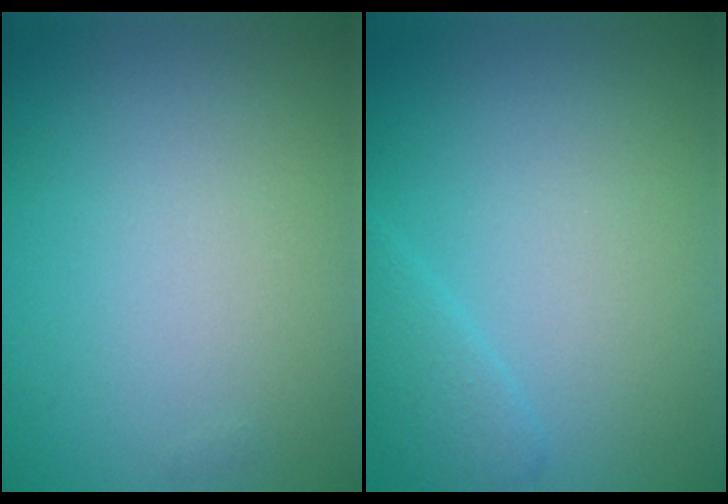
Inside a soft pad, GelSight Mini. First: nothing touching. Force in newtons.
{"total": 1.5, "press": 1.5, "slide": 0.1}